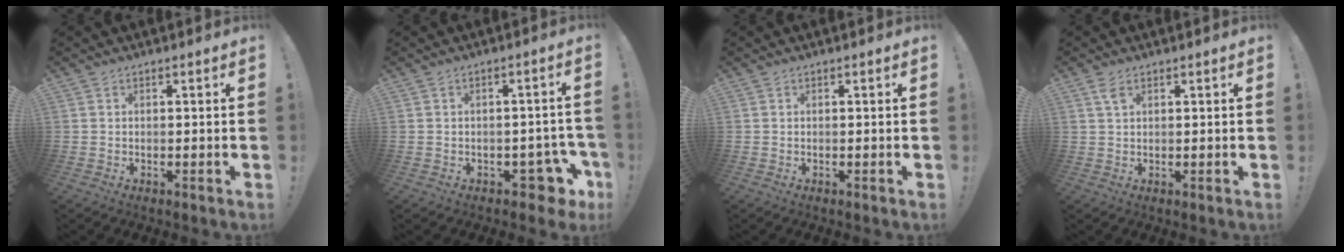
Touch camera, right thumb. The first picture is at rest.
{"total": 7.5, "force": [-3.8, 4.3, 4.9], "torque": [-0.057, 0.032, -0.056]}
{"total": 0.0}
{"total": 2.7, "force": [1.4, 1.1, 2.1], "torque": [-0.037, -0.003, 0.023]}